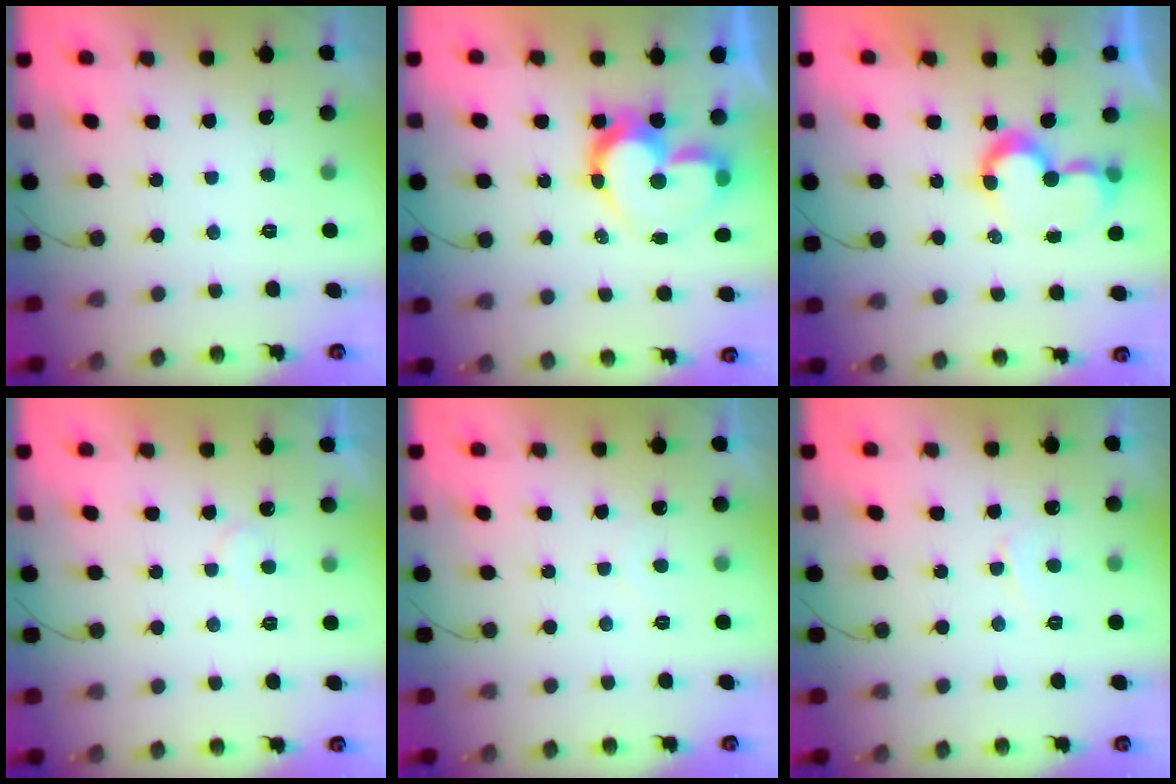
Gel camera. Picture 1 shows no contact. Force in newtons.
{"total": 14.6, "press": 14.6, "slide": 1.3}
{"total": 7.8, "press": 7.8, "slide": 0.6}
{"total": 4.4, "press": 4.4, "slide": 0.3}
{"total": 3.3, "press": 3.2, "slide": 0.2}
{"total": 3.7, "press": 3.7, "slide": 0.3}